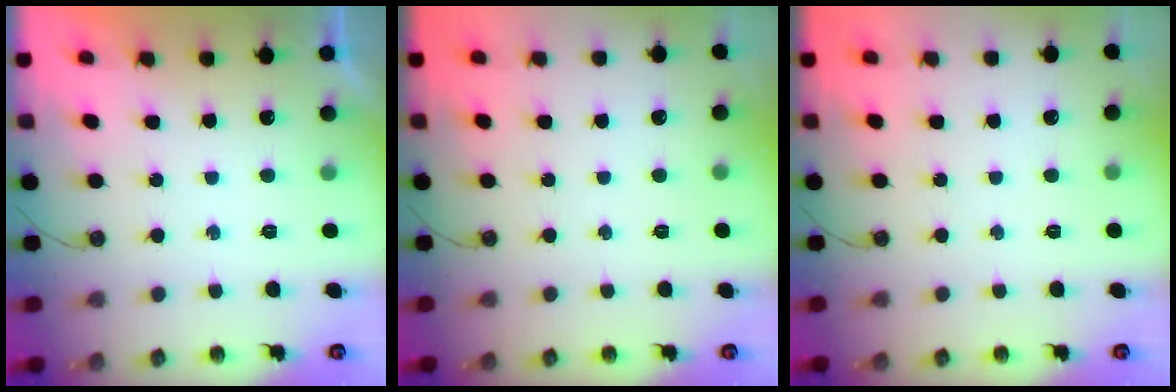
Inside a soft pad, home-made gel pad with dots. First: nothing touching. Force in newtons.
{"total": 0.0}
{"total": 0.0}